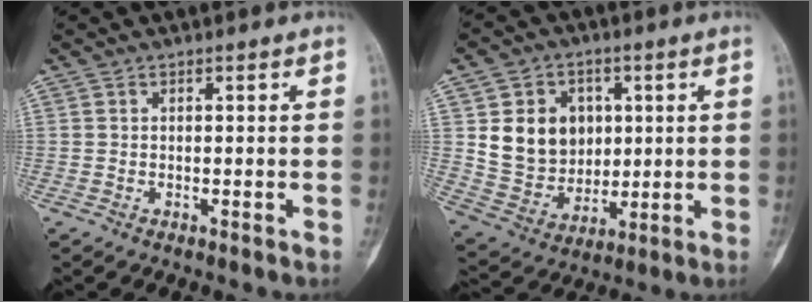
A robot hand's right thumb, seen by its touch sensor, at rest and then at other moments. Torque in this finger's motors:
{"motor_torque": [-0.23, 0.42, 0.38, -0.31, 0.10]}